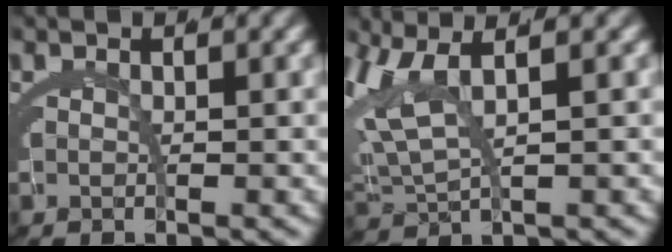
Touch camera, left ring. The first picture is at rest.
{"total": 5.6, "force": [1.6, 3.3, 4.3], "torque": [-0.115, -0.005, 0.032]}